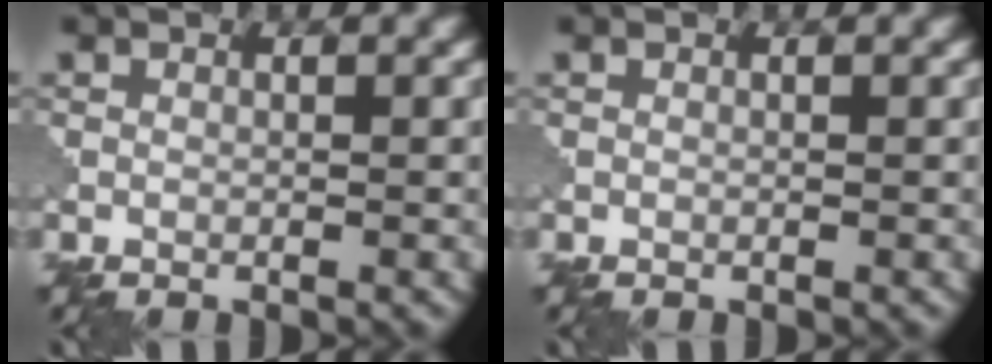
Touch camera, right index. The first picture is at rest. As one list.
[{"total": 0.0}]